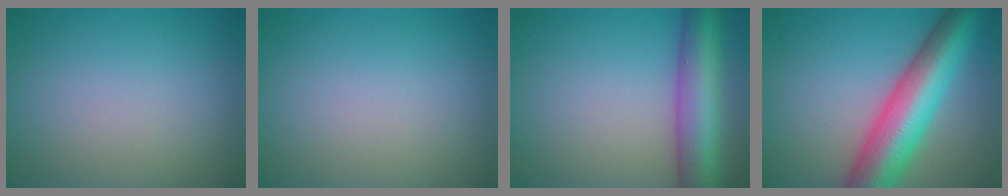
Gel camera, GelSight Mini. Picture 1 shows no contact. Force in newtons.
{"total": 0.0}
{"total": 8.0, "press": 8.0, "slide": 0.2}
{"total": 10.5, "press": 10.5, "slide": 0.3}